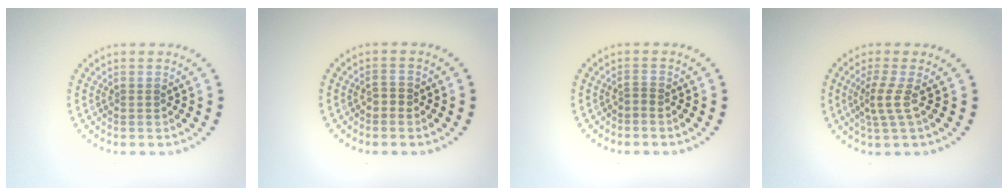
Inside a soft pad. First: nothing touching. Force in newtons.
{"total": 1.0, "press": 1.0, "slide": 0.4}
{"total": 0.6, "press": 0.3, "slide": 0.5}
{"total": 2.3, "press": 1.5, "slide": 1.7}